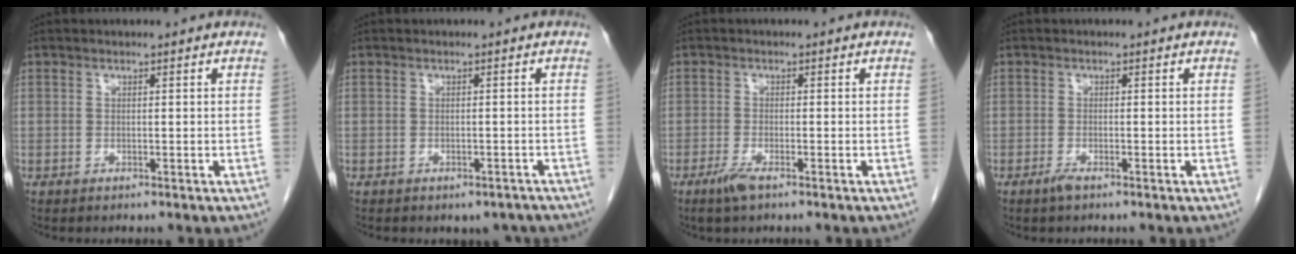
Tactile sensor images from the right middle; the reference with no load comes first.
{"total": 3.4, "force": [-2.9, 1.7, 0.7], "torque": [-0.002, 0.008, -0.034]}
{"total": 2.5, "force": [-1.7, 0.3, 1.8], "torque": [-0.043, -0.005, -0.035]}
{"total": 1.3, "force": [-0.9, 0.1, 0.9], "torque": [-0.022, -0.003, -0.018]}